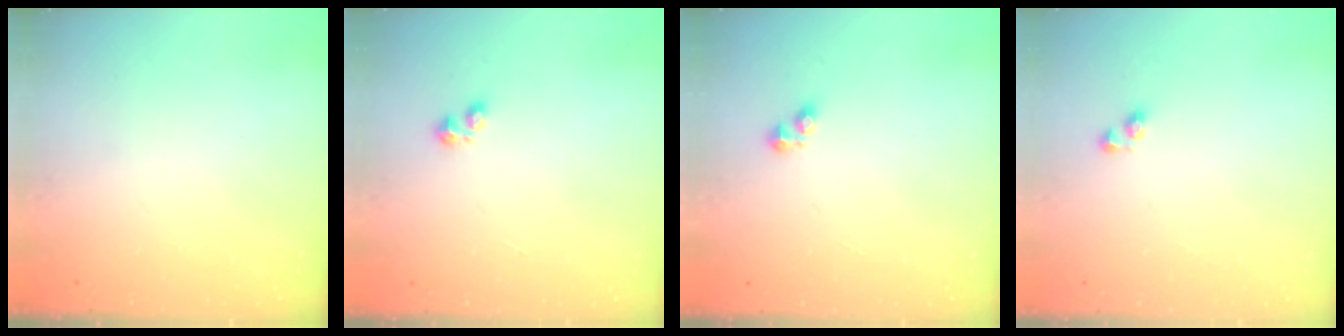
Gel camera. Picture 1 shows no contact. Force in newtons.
{"total": 2.9, "press": 2.8, "slide": 0.5}
{"total": 2.4, "press": 2.4, "slide": 0.4}
{"total": 3.6, "press": 3.6, "slide": 0.3}